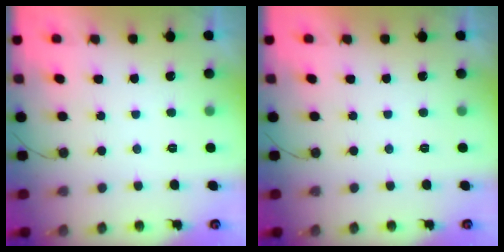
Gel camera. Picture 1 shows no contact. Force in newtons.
{"total": 1.7, "press": 1.7, "slide": 0.1}